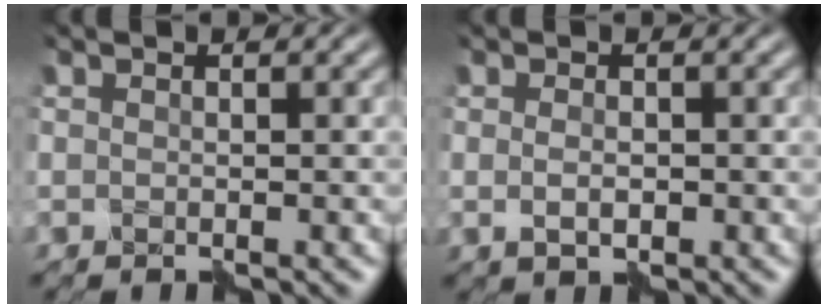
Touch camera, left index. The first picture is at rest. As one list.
[{"total": 1.4, "force": [-0.4, 0.7, 1.2], "torque": [-0.021, 0.000, -0.006]}]